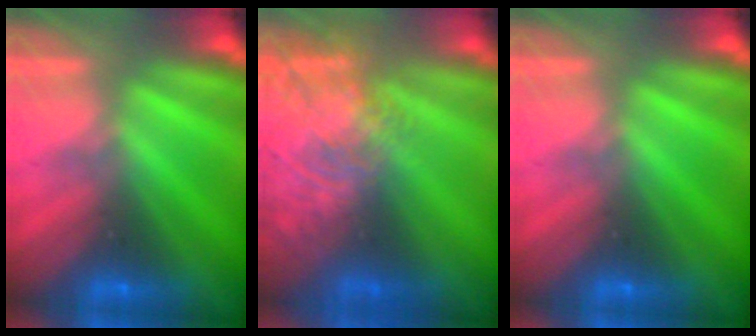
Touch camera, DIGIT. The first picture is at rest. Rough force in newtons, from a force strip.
{"total": 7.7}
{"total": 0.0}